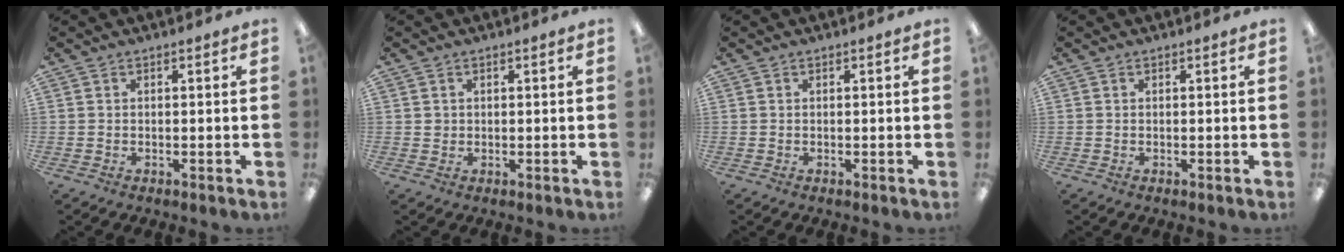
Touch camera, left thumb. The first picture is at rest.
{"total": 1.1, "force": [0.4, 1.0, 0.1], "torque": [-0.002, 0.004, 0.008]}
{"total": 0.0}
{"total": 0.0}